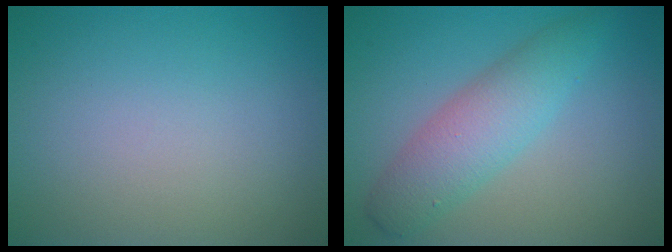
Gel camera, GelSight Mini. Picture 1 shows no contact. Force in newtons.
{"total": 4.5, "press": 4.5, "slide": 0.1}